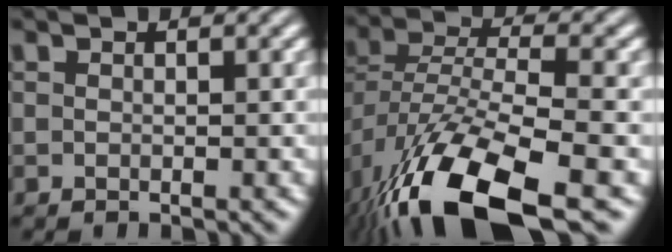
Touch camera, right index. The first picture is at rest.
{"total": 9.4, "force": [-4.3, 3.8, 7.4], "torque": [-0.160, -0.042, -0.043]}